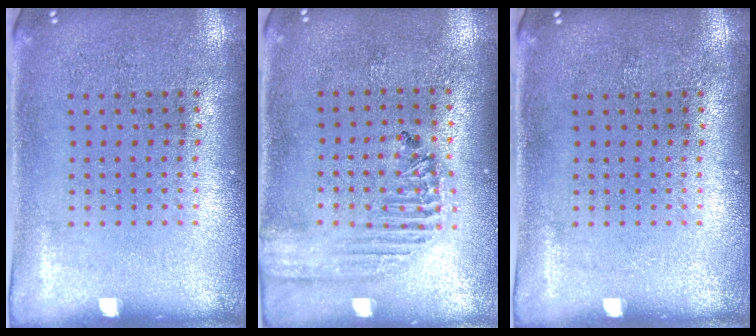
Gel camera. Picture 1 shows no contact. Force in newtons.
{"total": 1.8, "press": 1.6, "slide": 0.7}
{"total": 0.0}